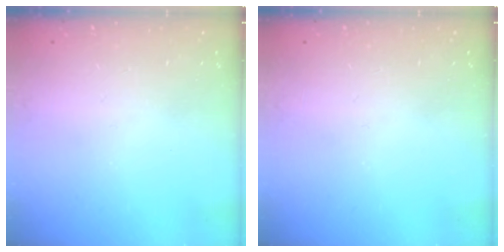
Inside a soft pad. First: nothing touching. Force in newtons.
{"total": 0.0}